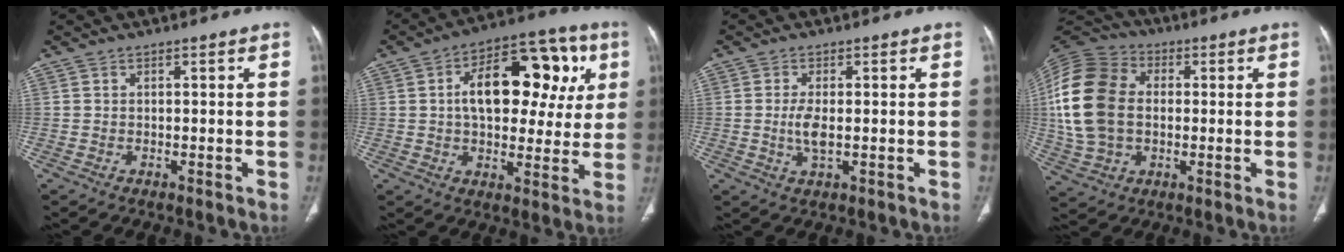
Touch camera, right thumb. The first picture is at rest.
{"total": 20.6, "force": [4.5, 11.5, 16.5], "torque": [-0.191, 0.022, 0.060]}
{"total": 3.7, "force": [-0.2, 1.4, 3.4], "torque": [-0.074, -0.008, -0.004]}
{"total": 18.7, "force": [0.7, 13.5, 12.9], "torque": [-0.260, 0.020, 0.012]}